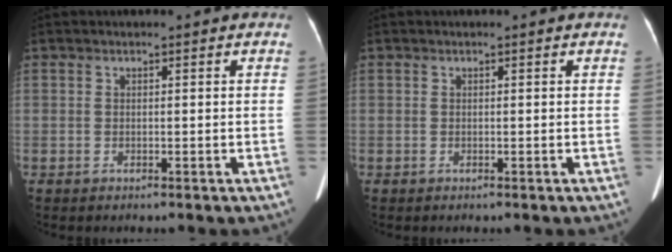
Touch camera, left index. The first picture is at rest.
{"total": 0.0}